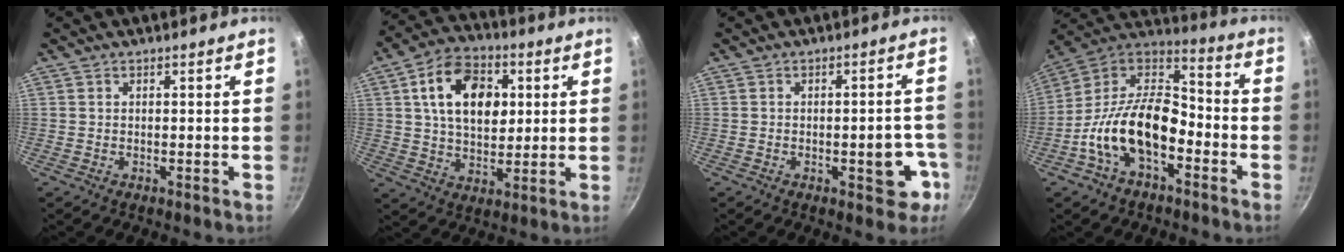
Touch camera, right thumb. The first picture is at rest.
{"total": 15.3, "force": [3.6, 10.2, 10.9], "torque": [-0.149, 0.002, 0.052]}
{"total": 7.4, "force": [-2.6, 3.5, 6.0], "torque": [-0.039, 0.024, -0.032]}
{"total": 19.0, "force": [-6.3, 10.9, 14.2], "torque": [-0.231, 0.065, -0.135]}